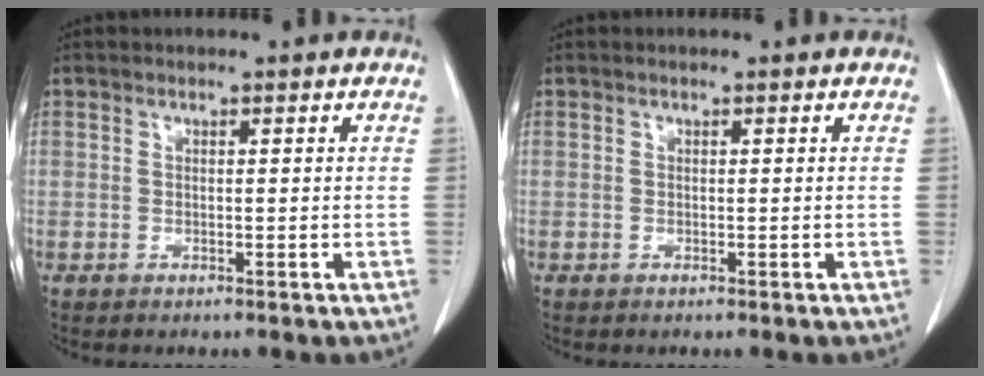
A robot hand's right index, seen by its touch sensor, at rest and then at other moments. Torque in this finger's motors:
{"motor_torque": [-0.01, 0.00, 0.02, 0.00]}